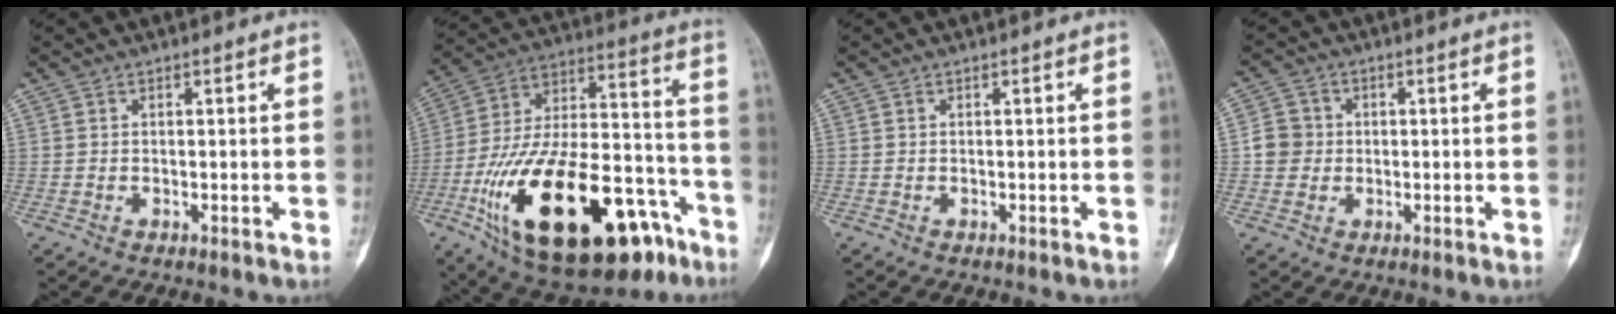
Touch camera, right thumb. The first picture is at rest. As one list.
[{"total": 34.0, "force": [-15.8, 15.1, 26.1], "torque": [-0.453, 0.057, -0.246]}, {"total": 0.0}, {"total": 4.6, "force": [-0.1, 4.4, 1.3], "torque": [-0.004, 0.007, -0.008]}]